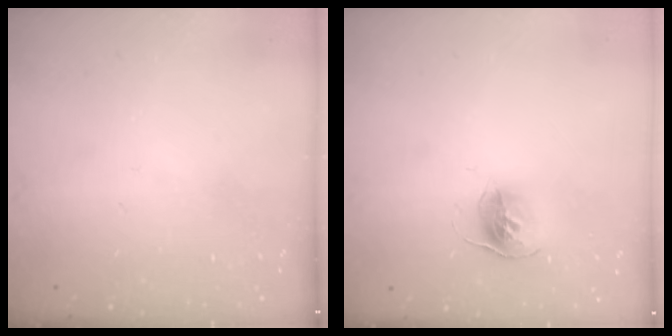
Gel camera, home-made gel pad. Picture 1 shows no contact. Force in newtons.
{"total": 11.1, "press": 11.1, "slide": 0.9}